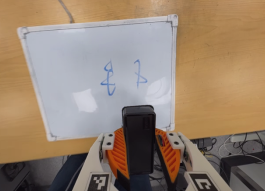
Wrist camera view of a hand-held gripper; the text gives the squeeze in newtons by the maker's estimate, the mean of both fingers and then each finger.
{"total": 6.7, "left": 7.6, "right": 5.9}